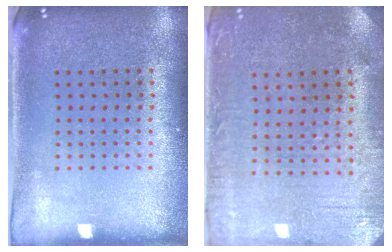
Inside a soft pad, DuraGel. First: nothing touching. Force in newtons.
{"total": 0.6, "press": 0.4, "slide": 0.5}